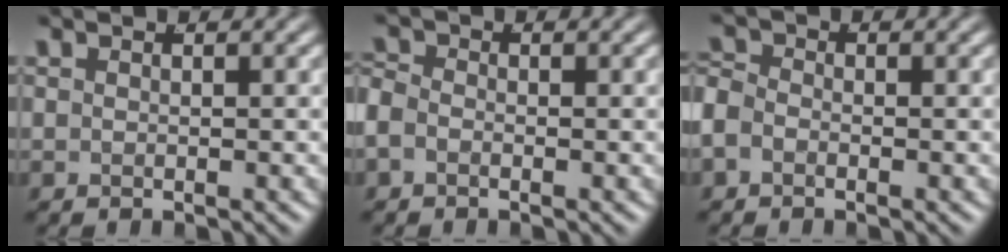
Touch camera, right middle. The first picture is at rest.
{"total": 2.1, "force": [-0.8, 1.7, 0.9], "torque": [-0.031, -0.013, -0.015]}
{"total": 2.5, "force": [-0.9, 2.1, 1.1], "torque": [-0.038, -0.015, -0.015]}